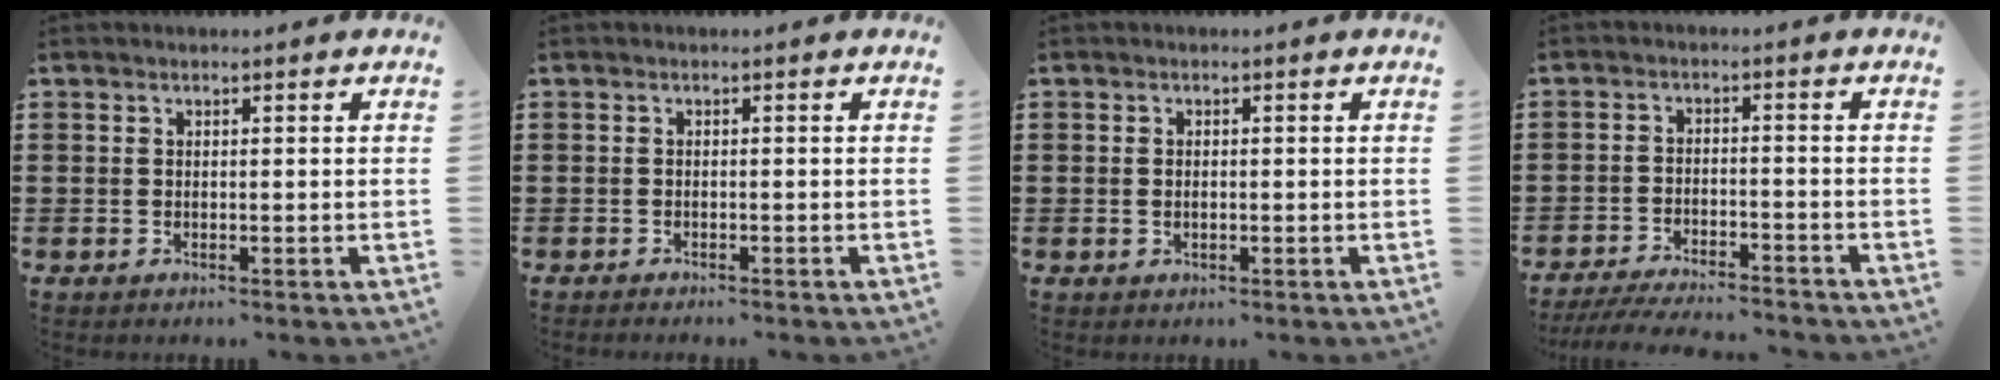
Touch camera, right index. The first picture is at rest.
{"total": 0.7, "force": [-0.7, -0.2, 0.1], "torque": [-0.005, -0.005, -0.014]}
{"total": 0.8, "force": [-0.2, 0.3, 0.8], "torque": [-0.018, -0.002, -0.003]}
{"total": 4.3, "force": [-4.2, -0.1, 1.1], "torque": [-0.027, -0.008, -0.084]}